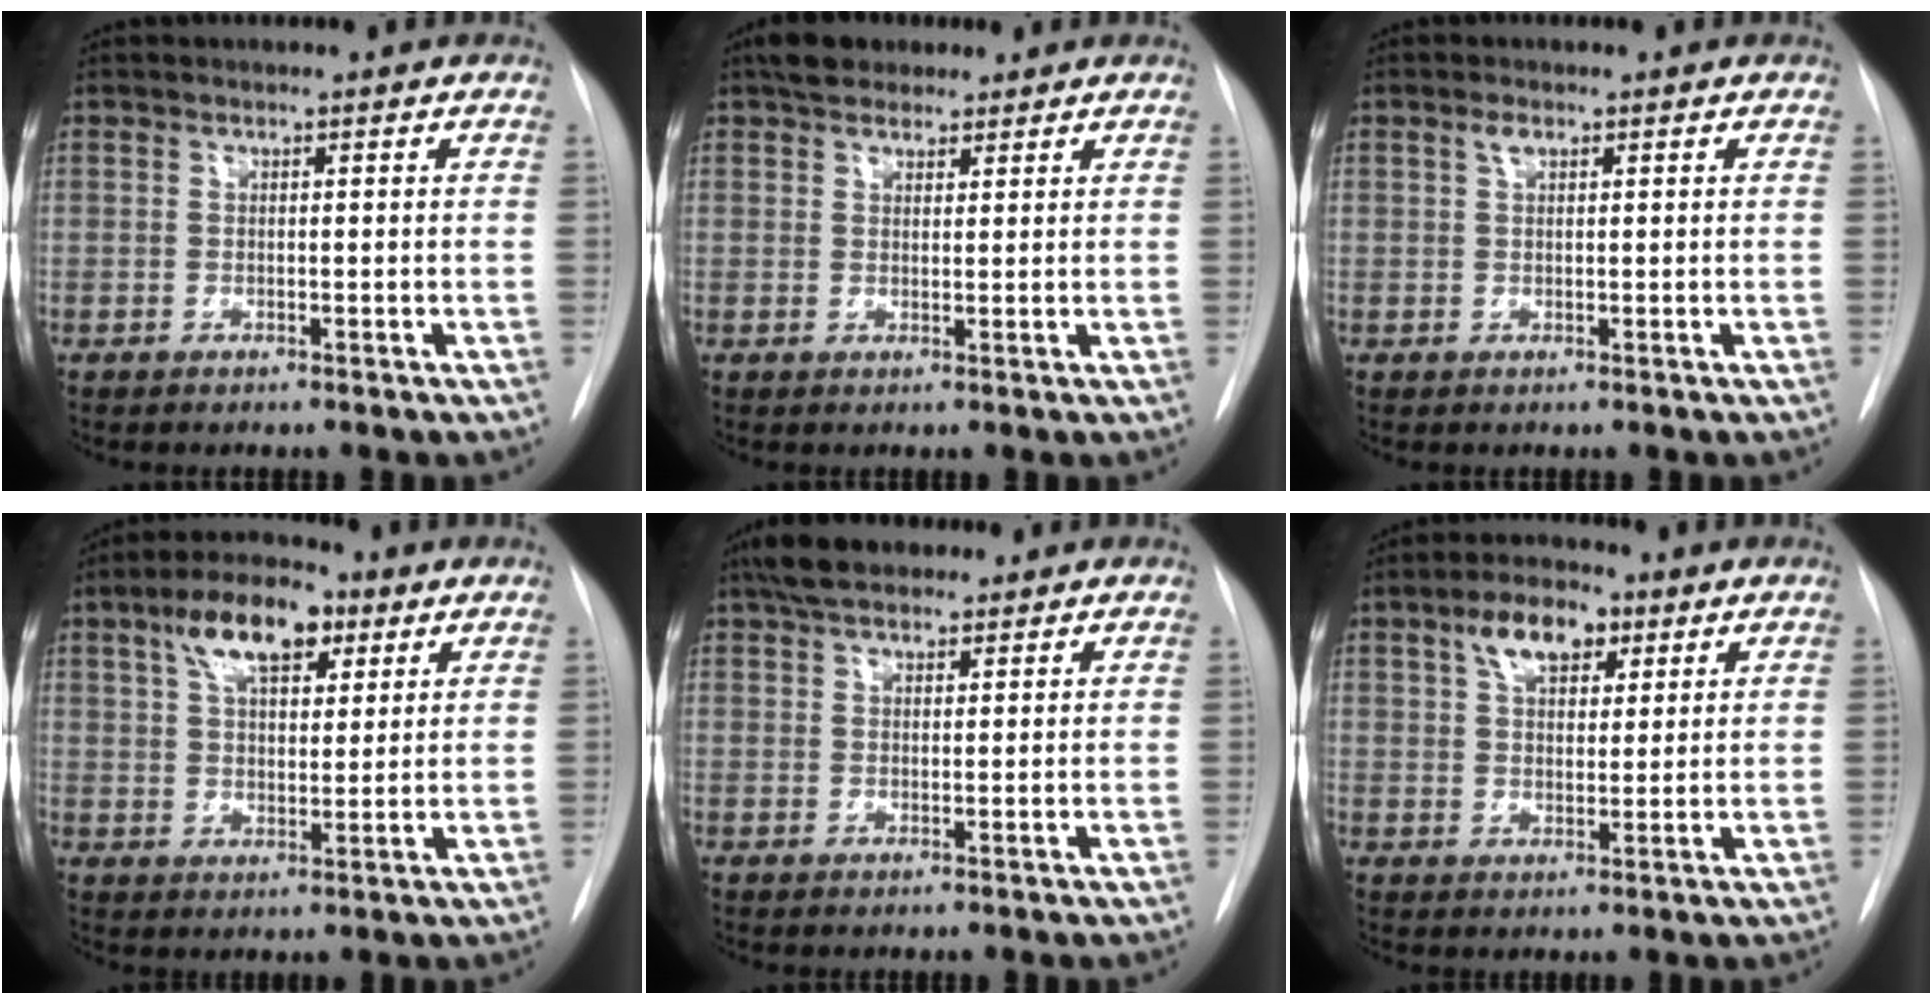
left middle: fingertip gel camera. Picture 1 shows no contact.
{"total": 4.9, "force": [3.7, 2.6, 1.8], "torque": [-0.030, 0.020, 0.062]}
{"total": 1.3, "force": [0.7, 0.6, 0.9], "torque": [-0.016, 0.007, 0.011]}
{"total": 10.3, "force": [5.4, 4.4, 7.6], "torque": [-0.135, 0.025, 0.093]}
{"total": 6.3, "force": [4.8, 2.7, 3.1], "torque": [-0.056, 0.024, 0.083]}
{"total": 7.4, "force": [3.8, 3.8, 5.0], "torque": [-0.087, 0.019, 0.064]}